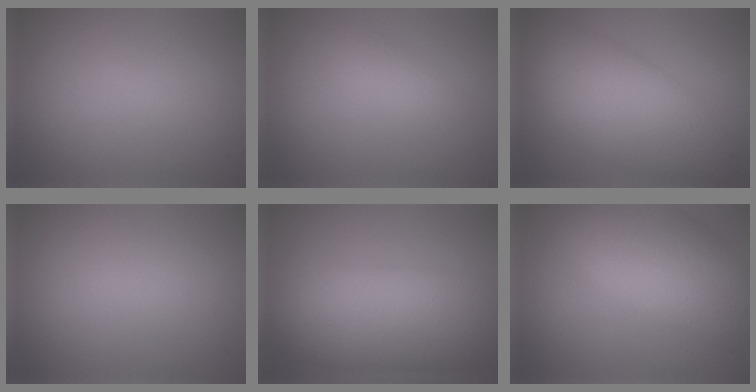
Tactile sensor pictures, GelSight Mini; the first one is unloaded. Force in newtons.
{"total": 1.5, "press": 1.5, "slide": 0.0}
{"total": 8.4, "press": 8.4, "slide": 0.2}
{"total": 0.0}
{"total": 9.1, "press": 9.1, "slide": 0.2}
{"total": 7.6, "press": 7.6, "slide": 0.6}